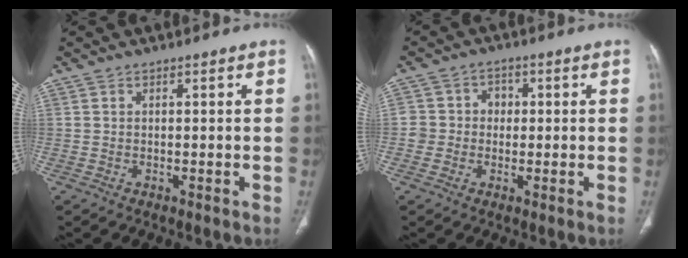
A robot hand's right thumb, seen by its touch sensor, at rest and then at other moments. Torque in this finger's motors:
{"motor_torque": [0.68, 0.60, 0.19, 0.35, 0.00]}